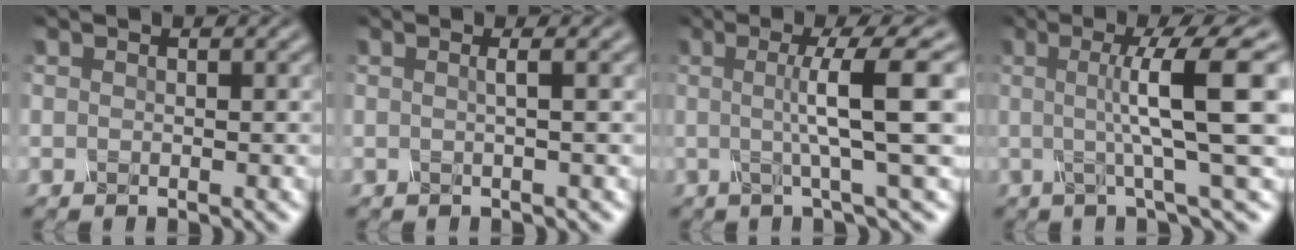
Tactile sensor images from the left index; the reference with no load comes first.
{"total": 2.2, "force": [0.3, 0.8, 2.0], "torque": [-0.021, 0.001, -0.015]}
{"total": 7.2, "force": [0.6, 1.0, 7.1], "torque": [-0.108, 0.013, 0.007]}
{"total": 9.1, "force": [1.0, 1.4, 9.0], "torque": [-0.122, 0.012, 0.016]}